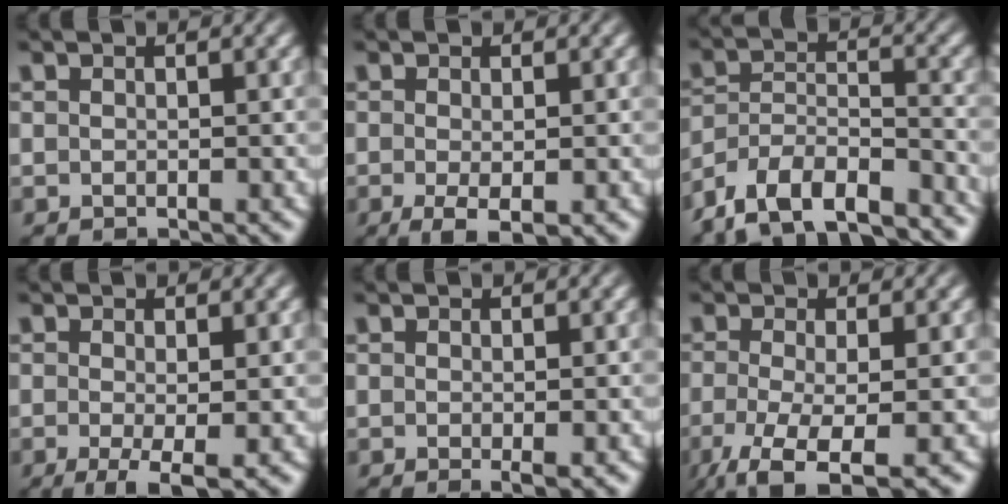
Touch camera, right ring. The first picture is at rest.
{"total": 3.7, "force": [-2.0, 1.5, 2.7], "torque": [-0.053, -0.022, -0.022]}
{"total": 9.5, "force": [-7.1, 5.5, 3.2], "torque": [-0.082, -0.045, -0.114]}
{"total": 4.3, "force": [-2.7, 1.4, 3.1], "torque": [-0.059, -0.033, -0.028]}
{"total": 1.3, "force": [-0.3, 0.2, 1.2], "torque": [-0.016, -0.008, -0.002]}
{"total": 8.4, "force": [-5.9, 3.3, 4.8], "torque": [-0.121, -0.062, -0.069]}